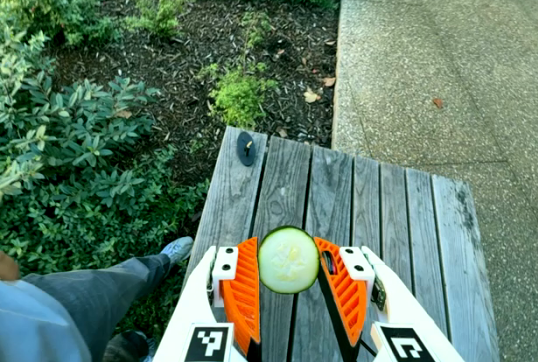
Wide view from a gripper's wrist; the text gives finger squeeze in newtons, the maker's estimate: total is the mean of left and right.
{"total": 6.5, "left": 6.3, "right": 6.7}